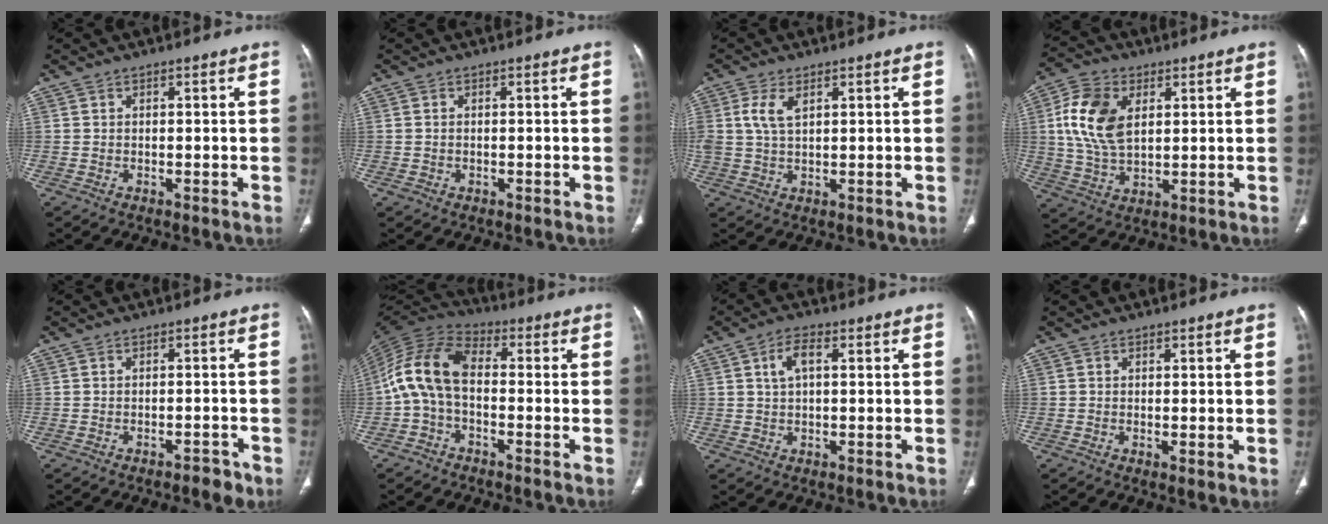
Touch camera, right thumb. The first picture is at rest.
{"total": 0.5, "force": [-0.1, 0.4, 0.3], "torque": [-0.011, 0.001, 0.002]}
{"total": 4.8, "force": [1.8, 2.3, 3.8], "torque": [-0.088, 0.002, 0.039]}
{"total": 12.5, "force": [3.1, 7.7, 9.3], "torque": [-0.180, -0.003, 0.058]}
{"total": 2.6, "force": [-2.0, 1.0, 1.3], "torque": [-0.013, 0.012, -0.024]}
{"total": 11.3, "force": [-1.2, 6.8, 9.0], "torque": [-0.179, 0.034, -0.036]}
{"total": 4.2, "force": [1.2, 2.0, 3.4], "torque": [-0.070, 0.010, 0.022]}
{"total": 1.3, "force": [-0.1, 0.2, 1.3], "torque": [-0.029, -0.009, -0.001]}